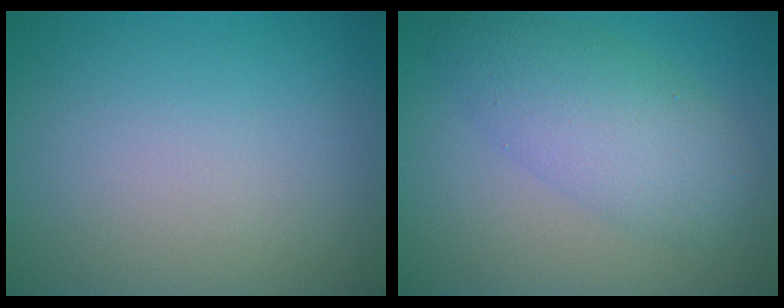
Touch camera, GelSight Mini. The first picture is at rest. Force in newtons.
{"total": 5.5, "press": 5.5, "slide": 0.3}